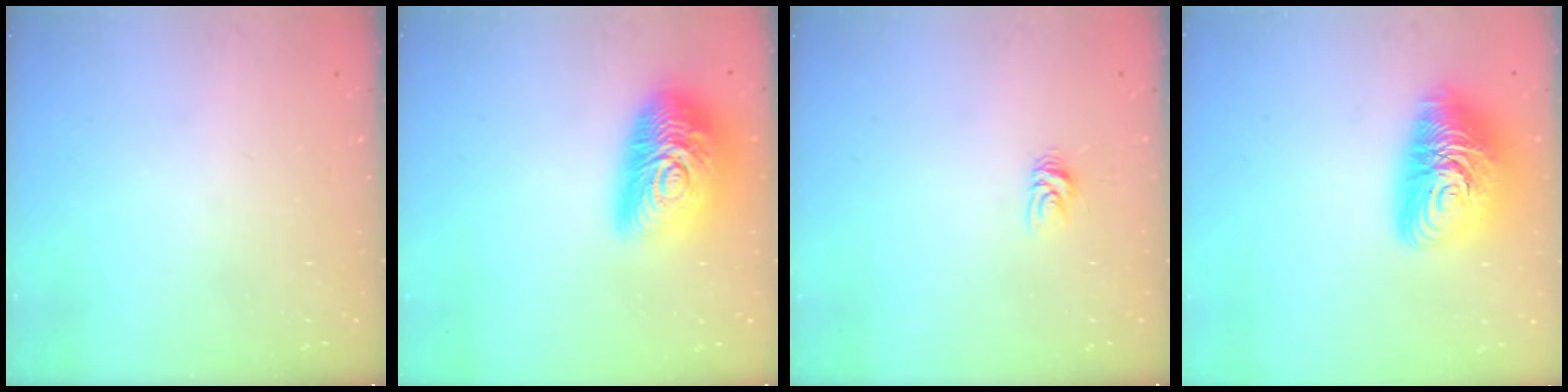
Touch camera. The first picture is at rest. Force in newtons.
{"total": 21.0, "press": 21.0, "slide": 0.9}
{"total": 4.8, "press": 4.8, "slide": 0.4}
{"total": 16.5, "press": 16.4, "slide": 1.4}